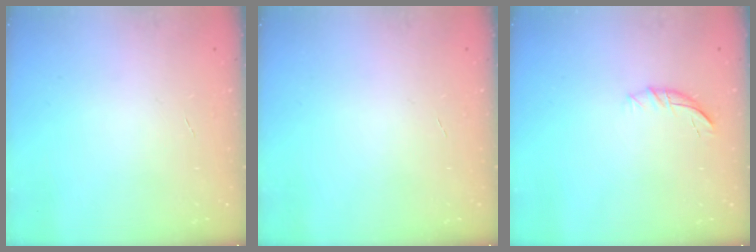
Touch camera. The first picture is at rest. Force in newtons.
{"total": 0.0}
{"total": 7.2, "press": 7.1, "slide": 1.4}